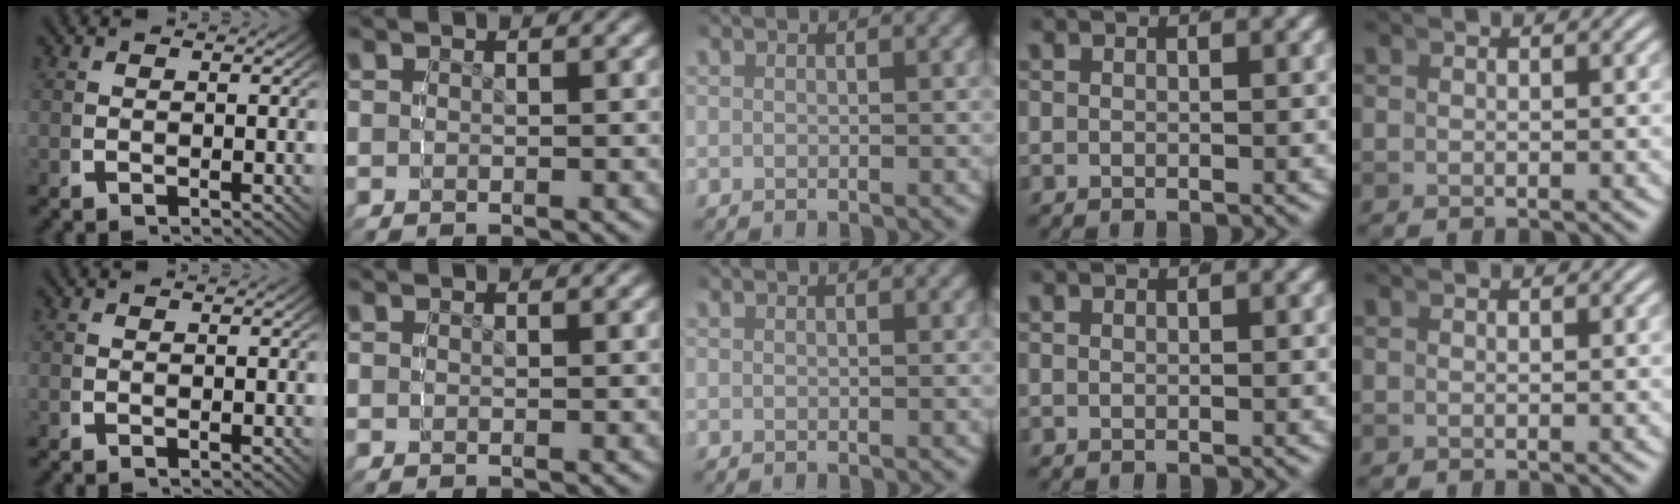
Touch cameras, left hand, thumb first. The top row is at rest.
{}